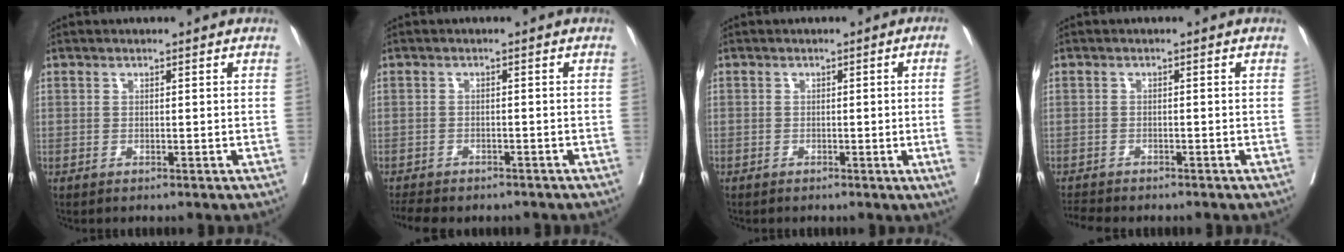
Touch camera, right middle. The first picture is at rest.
{"total": 6.6, "force": [-5.7, 2.3, 2.4], "torque": [-0.037, 0.001, -0.078]}
{"total": 4.3, "force": [-0.7, -1.6, 3.9], "torque": [-0.044, -0.008, -0.011]}
{"total": 3.4, "force": [-3.2, 0.7, 0.8], "torque": [-0.012, -0.009, -0.052]}